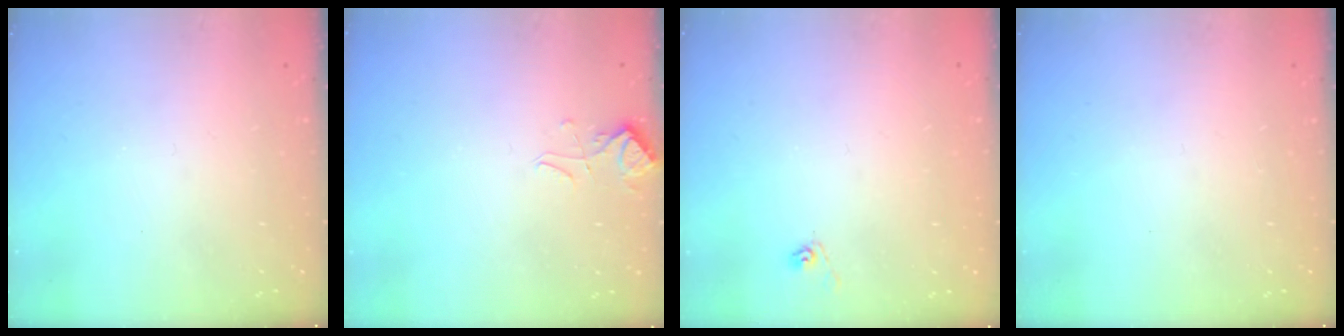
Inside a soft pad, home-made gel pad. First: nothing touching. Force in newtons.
{"total": 2.8, "press": 2.8, "slide": 0.5}
{"total": 4.9, "press": 4.9, "slide": 0.3}
{"total": 0.0}